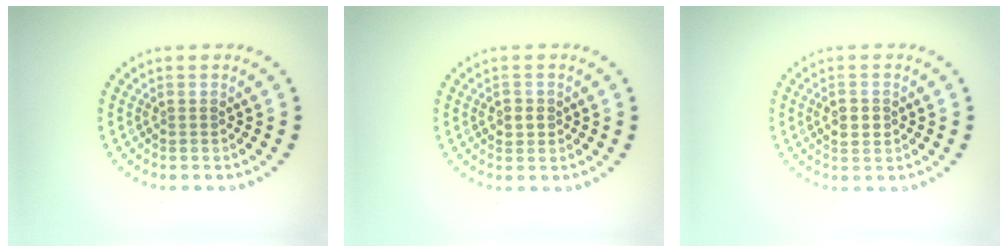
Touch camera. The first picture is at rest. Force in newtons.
{"total": 1.4, "press": 1.4, "slide": 0.3}
{"total": 2.3, "press": 2.3, "slide": 0.1}